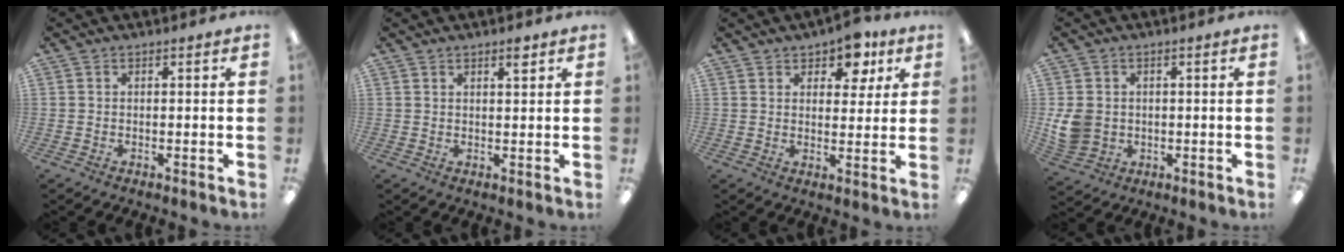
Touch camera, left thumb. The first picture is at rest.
{"total": 2.6, "force": [2.0, 0.7, 1.6], "torque": [-0.019, -0.005, 0.031]}
{"total": 7.7, "force": [5.0, 4.3, 4.0], "torque": [-0.047, -0.016, 0.082]}
{"total": 7.0, "force": [0.1, 6.2, 3.3], "torque": [-0.077, 0.012, 0.008]}